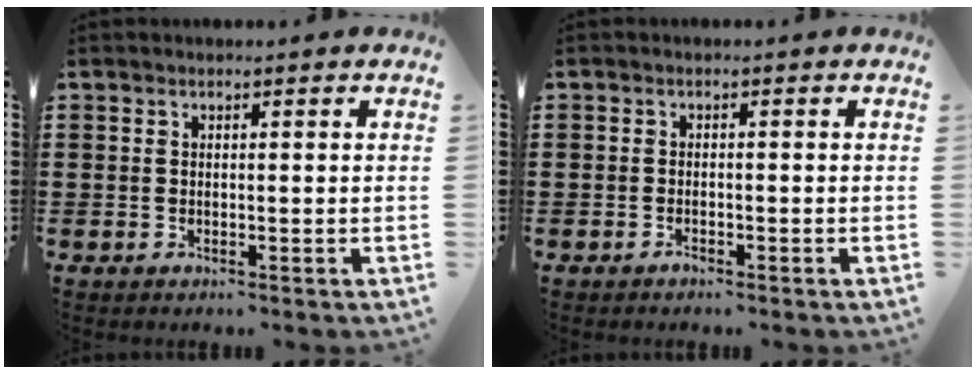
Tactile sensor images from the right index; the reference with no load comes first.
{"total": 0.8, "force": [-0.7, 0.2, 0.3], "torque": [-0.008, -0.003, -0.013]}